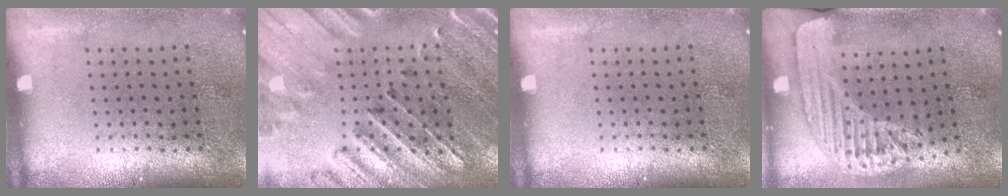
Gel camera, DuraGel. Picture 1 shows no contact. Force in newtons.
{"total": 2.8, "press": 2.7, "slide": 0.8}
{"total": 0.0}
{"total": 1.5, "press": 1.5, "slide": 0.3}